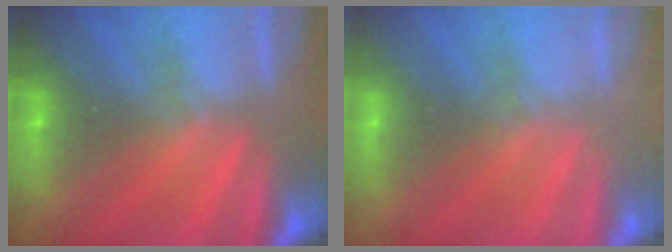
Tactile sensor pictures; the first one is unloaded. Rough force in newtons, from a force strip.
{"total": 2.1}